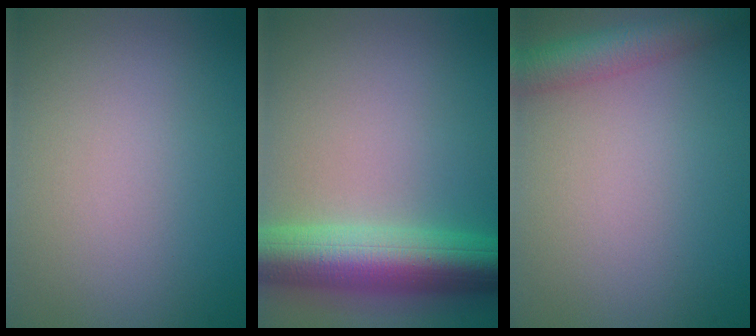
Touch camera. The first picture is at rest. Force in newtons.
{"total": 8.2, "press": 8.2, "slide": 0.4}
{"total": 4.0, "press": 4.0, "slide": 0.2}